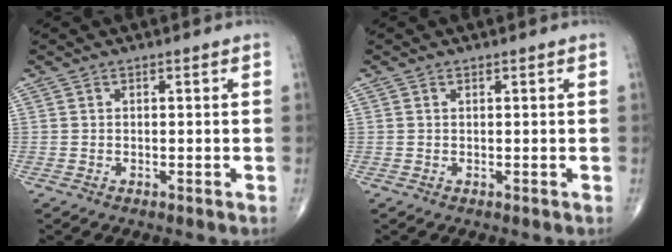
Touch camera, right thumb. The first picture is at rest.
{"total": 0.0}